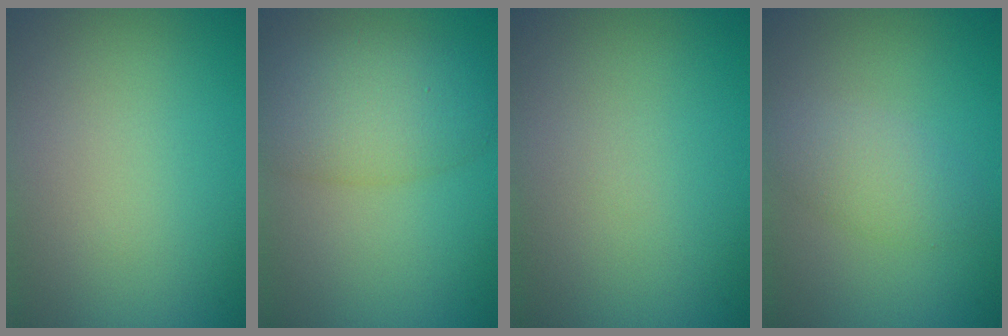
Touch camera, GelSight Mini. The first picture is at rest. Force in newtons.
{"total": 6.6, "press": 6.6, "slide": 0.3}
{"total": 0.0}
{"total": 2.7, "press": 2.7, "slide": 0.0}